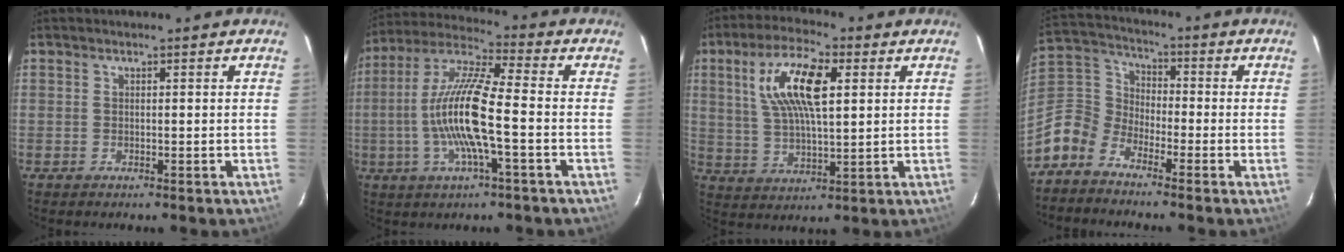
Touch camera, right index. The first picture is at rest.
{"total": 14.8, "force": [-2.9, 1.9, 14.4], "torque": [-0.283, 0.001, -0.059]}
{"total": 13.5, "force": [4.2, 5.0, 11.8], "torque": [-0.228, 0.018, 0.082]}
{"total": 9.6, "force": [-6.8, 6.0, 3.0], "torque": [-0.080, 0.032, -0.158]}